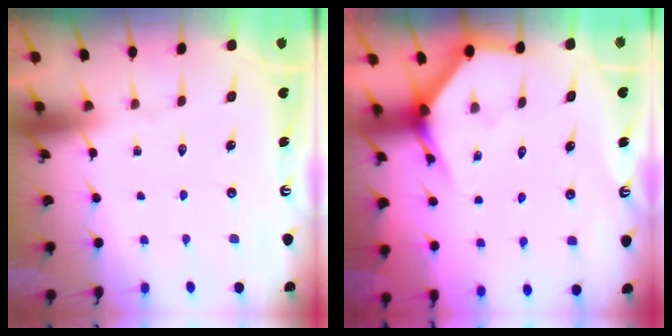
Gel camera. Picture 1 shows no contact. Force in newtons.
{"total": 3.7, "press": 3.7, "slide": 0.3}